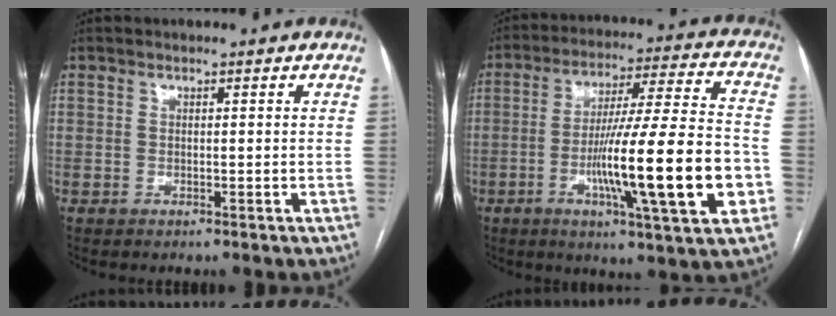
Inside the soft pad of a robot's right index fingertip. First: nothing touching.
{"total": 20.7, "force": [-5.2, 0.7, 20.0], "torque": [-0.305, -0.009, -0.082]}